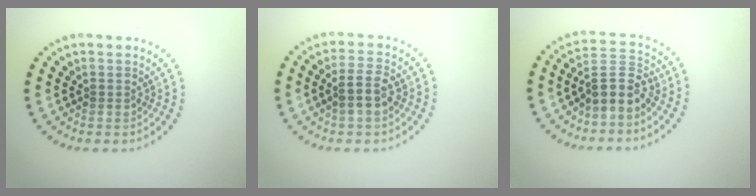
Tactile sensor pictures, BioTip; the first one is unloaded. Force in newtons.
{"total": 2.6, "press": 2.6, "slide": 0.4}
{"total": 3.3, "press": 2.9, "slide": 1.6}